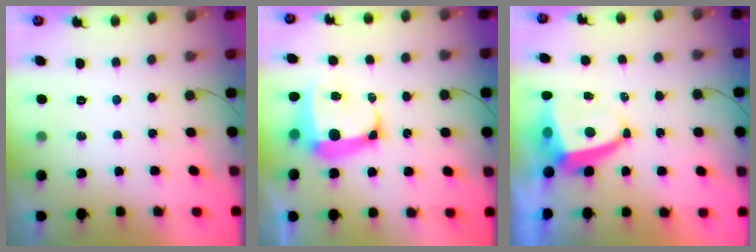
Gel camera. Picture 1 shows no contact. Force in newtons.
{"total": 11.3, "press": 11.2, "slide": 1.3}
{"total": 5.8, "press": 5.8, "slide": 0.8}